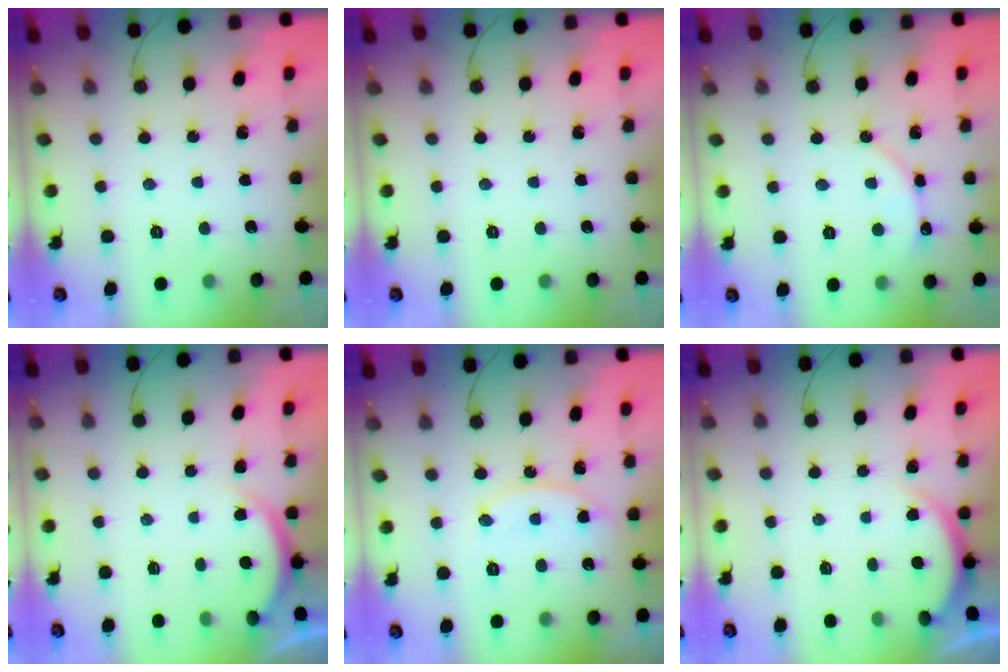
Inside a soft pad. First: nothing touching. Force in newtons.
{"total": 0.0}
{"total": 4.0, "press": 3.9, "slide": 0.4}
{"total": 3.0, "press": 2.9, "slide": 0.6}
{"total": 10.9, "press": 10.9, "slide": 0.7}
{"total": 2.1, "press": 2.0, "slide": 0.5}